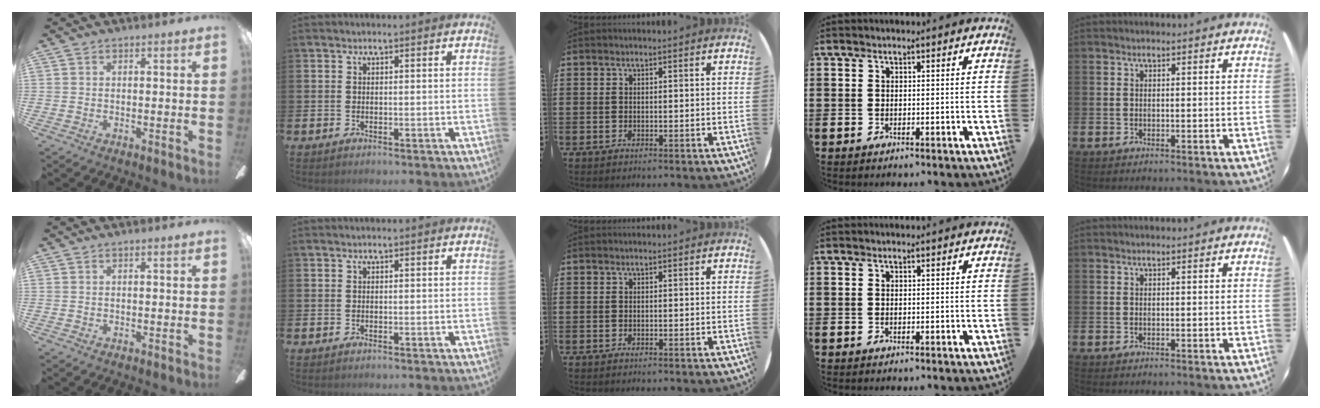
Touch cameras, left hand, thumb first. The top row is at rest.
{}